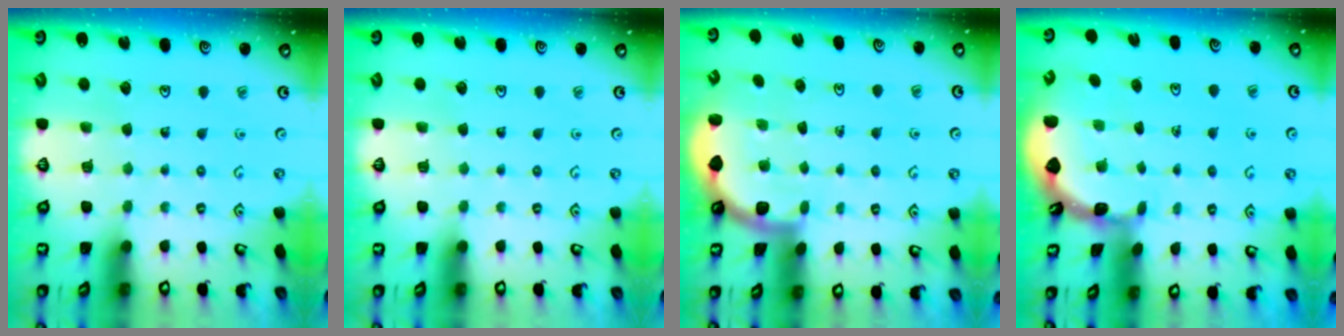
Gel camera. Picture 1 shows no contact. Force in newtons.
{"total": 0.0}
{"total": 2.2, "press": 2.2, "slide": 0.1}
{"total": 1.6, "press": 1.6, "slide": 0.2}